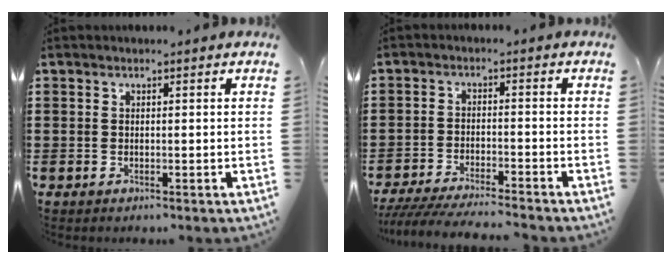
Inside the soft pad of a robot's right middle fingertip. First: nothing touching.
{"total": 4.9, "force": [-4.7, 0.1, 1.5], "torque": [-0.038, -0.011, -0.096]}